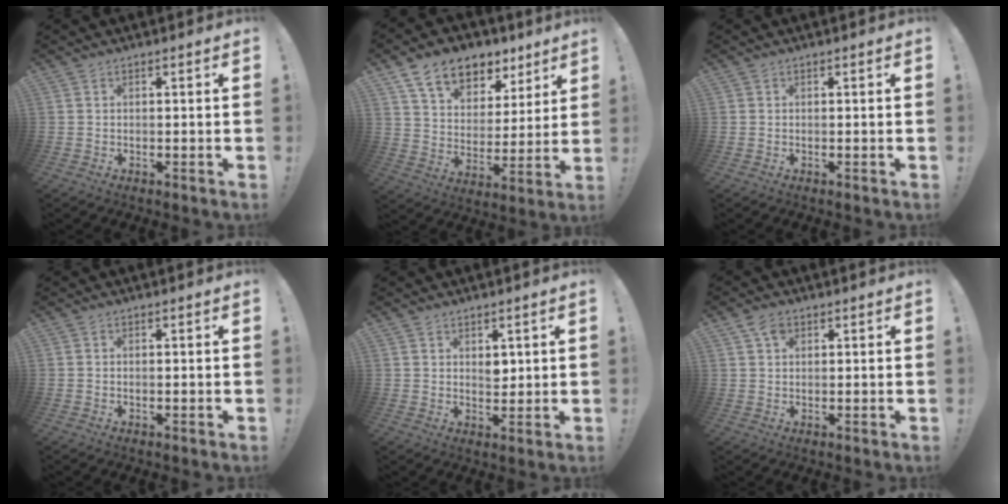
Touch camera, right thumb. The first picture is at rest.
{"total": 14.2, "force": [9.6, 8.5, 6.0], "torque": [-0.101, -0.060, 0.175]}
{"total": 0.0}
{"total": 0.0}
{"total": 3.6, "force": [1.8, 2.5, 1.7], "torque": [-0.016, -0.010, 0.030]}
{"total": 3.6, "force": [1.9, 2.4, 2.0], "torque": [-0.028, -0.004, 0.033]}